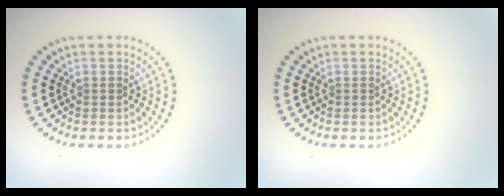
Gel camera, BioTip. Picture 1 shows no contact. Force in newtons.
{"total": 0.0}